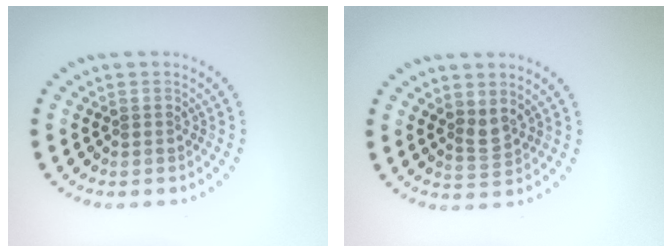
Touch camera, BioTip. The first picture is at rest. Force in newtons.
{"total": 1.8, "press": 1.4, "slide": 1.2}